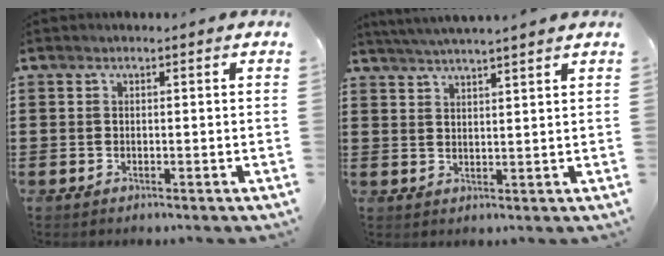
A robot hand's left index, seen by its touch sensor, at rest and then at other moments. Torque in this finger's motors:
{"motor_torque": [1.15, -0.98, 0.54, 0.13]}